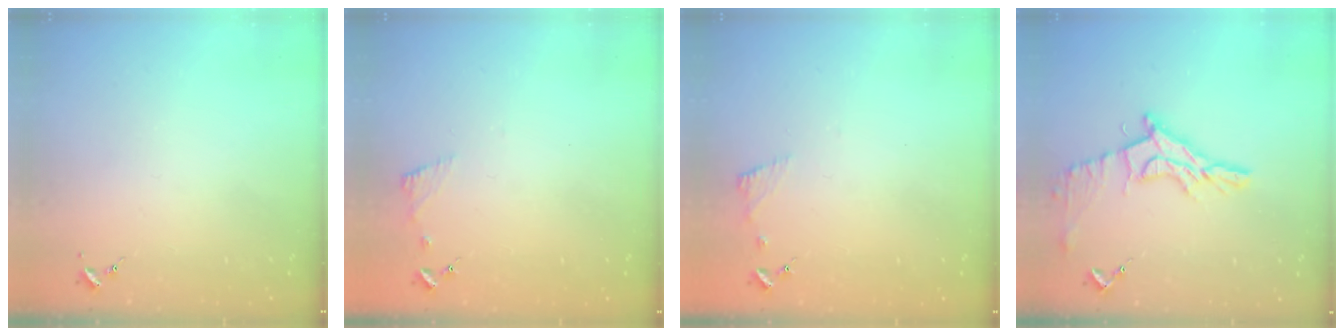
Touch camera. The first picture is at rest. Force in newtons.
{"total": 4.9, "press": 4.9, "slide": 0.6}
{"total": 4.9, "press": 4.9, "slide": 0.6}
{"total": 12.9, "press": 12.8, "slide": 1.1}